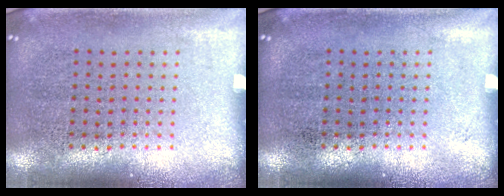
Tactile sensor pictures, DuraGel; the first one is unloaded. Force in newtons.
{"total": 0.0}